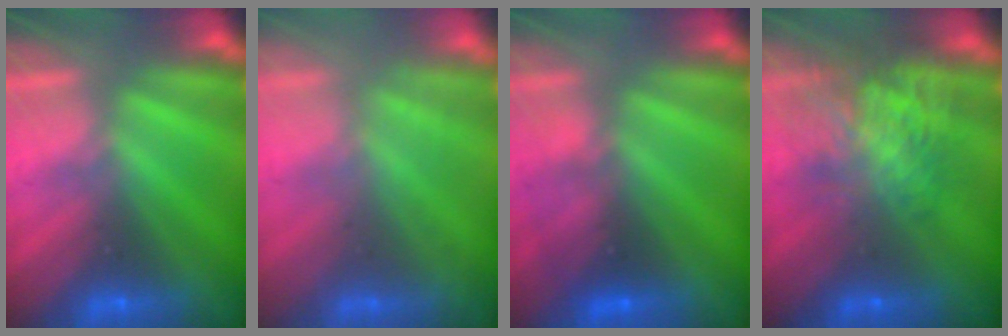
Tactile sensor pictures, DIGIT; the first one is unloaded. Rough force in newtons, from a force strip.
{"total": 1.9}
{"total": 2.7}
{"total": 6.9}